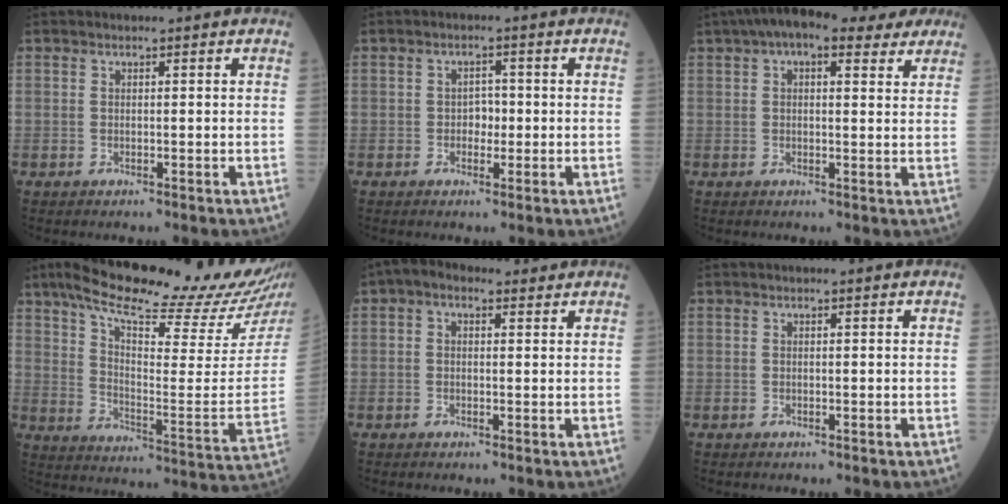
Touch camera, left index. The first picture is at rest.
{"total": 2.1, "force": [-0.3, 1.5, 1.5], "torque": [-0.017, 0.006, -0.007]}
{"total": 13.4, "force": [9.7, 4.6, 8.0], "torque": [-0.124, 0.053, 0.130]}
{"total": 25.2, "force": [20.9, 1.5, 14.0], "torque": [-0.225, -0.048, 0.293]}
{"total": 3.7, "force": [2.0, 2.2, 2.1], "torque": [-0.043, 0.032, 0.032]}
{"total": 0.0}